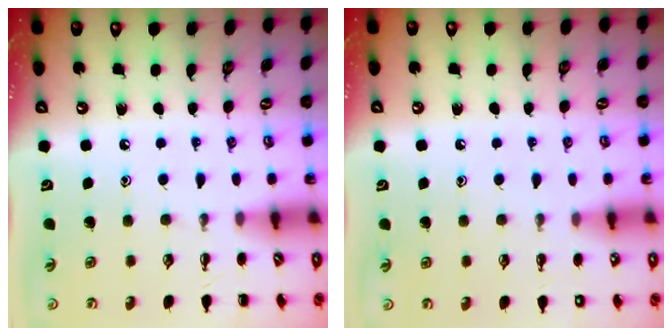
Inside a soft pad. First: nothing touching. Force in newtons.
{"total": 1.4, "press": 1.4, "slide": 0.1}